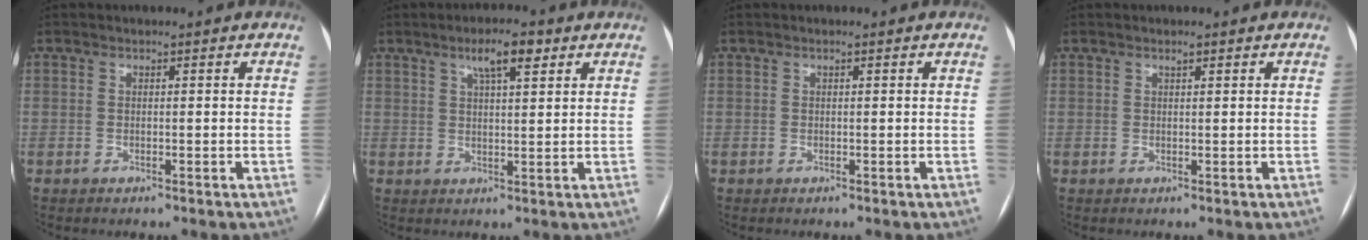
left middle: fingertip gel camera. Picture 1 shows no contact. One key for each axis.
{"total": 5.3, "fx": 3.1, "fy": 1.1, "fz": 4.2, "tx": -0.074, "ty": 0.009, "tz": 0.050}
{"total": 0.0}
{"total": 0.7, "fx": 0.5, "fy": 0.1, "fz": 0.4, "tx": -0.011, "ty": 0.001, "tz": 0.009}